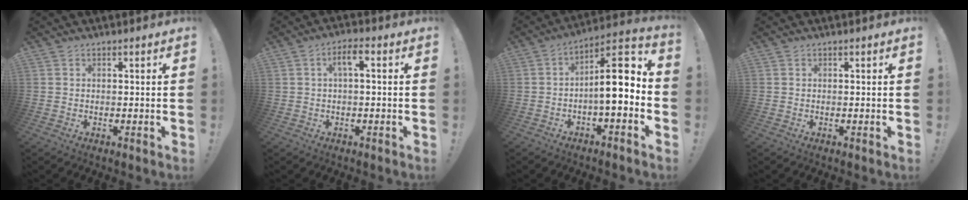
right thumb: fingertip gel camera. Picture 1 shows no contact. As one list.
[{"total": 4.2, "force": [0.0, 1.4, 4.0], "torque": [-0.083, 0.012, -0.001]}, {"total": 13.5, "force": [-1.0, 4.3, 12.8], "torque": [-0.191, 0.014, -0.016]}, {"total": 0.0}]